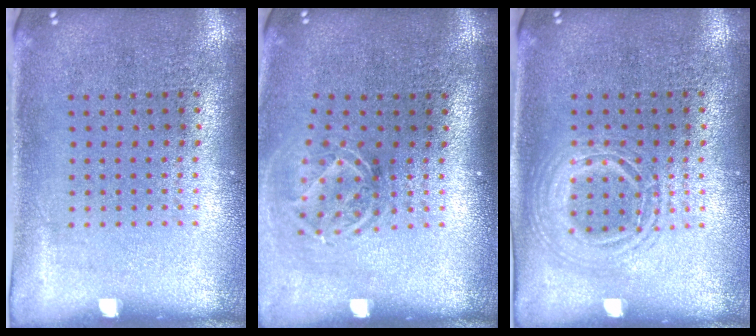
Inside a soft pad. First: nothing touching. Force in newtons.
{"total": 1.8, "press": 1.3, "slide": 1.2}
{"total": 1.3, "press": 1.3, "slide": 0.1}